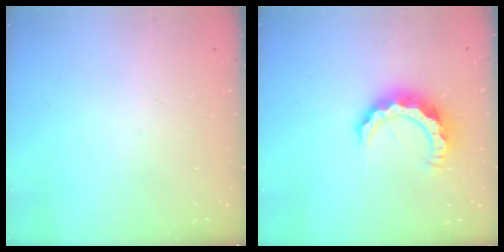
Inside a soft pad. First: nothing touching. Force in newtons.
{"total": 9.9, "press": 9.9, "slide": 0.8}